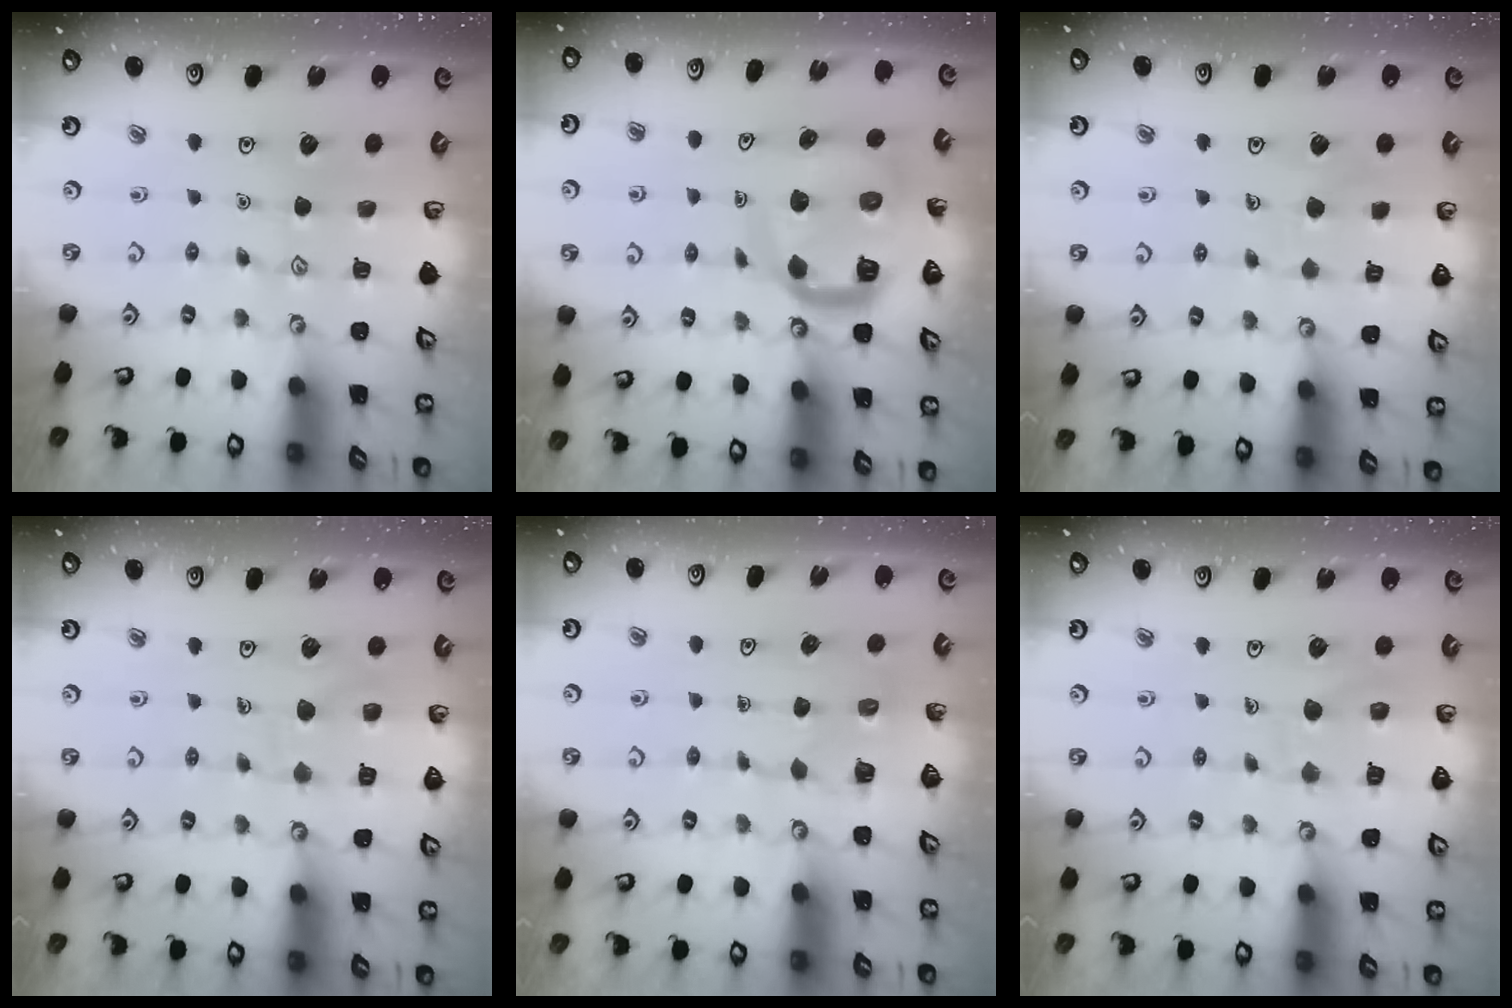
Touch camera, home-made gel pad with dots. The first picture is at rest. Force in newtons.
{"total": 12.3, "press": 12.2, "slide": 1.4}
{"total": 4.1, "press": 4.1, "slide": 0.2}
{"total": 7.5, "press": 7.5, "slide": 0.7}
{"total": 3.3, "press": 3.3, "slide": 0.1}
{"total": 8.2, "press": 8.1, "slide": 0.9}